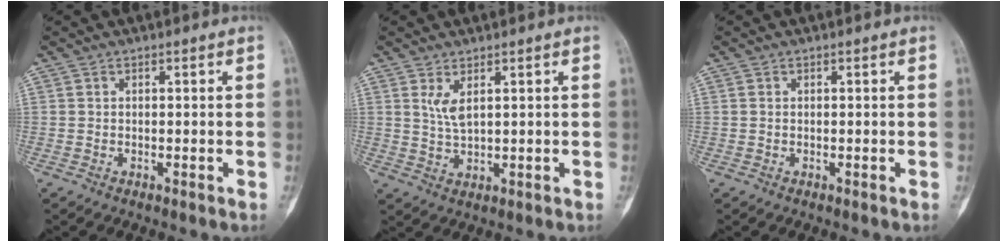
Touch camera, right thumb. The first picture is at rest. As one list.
[{"total": 3.1, "force": [1.2, 1.6, 2.4], "torque": [-0.041, -0.013, 0.029]}, {"total": 0.0}]